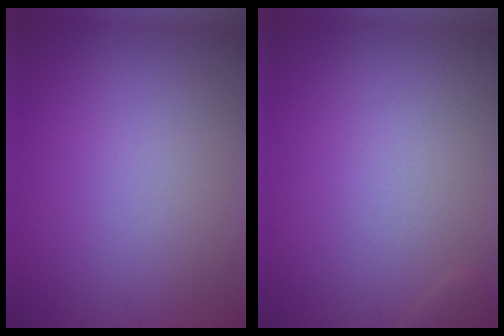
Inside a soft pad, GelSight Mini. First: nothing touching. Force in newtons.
{"total": 0.7, "press": 0.7, "slide": 0.1}